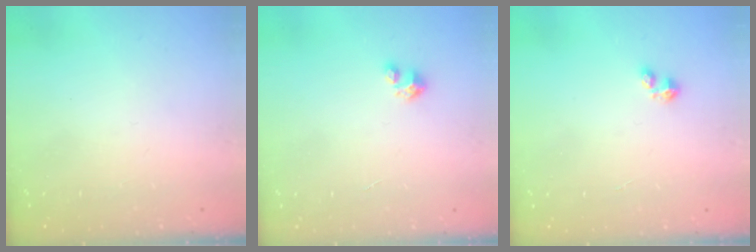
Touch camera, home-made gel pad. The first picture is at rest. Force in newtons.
{"total": 1.7, "press": 1.7, "slide": 0.1}
{"total": 2.4, "press": 2.4, "slide": 0.3}